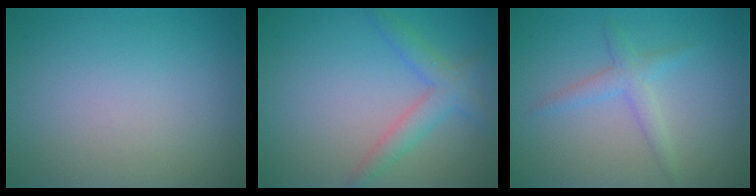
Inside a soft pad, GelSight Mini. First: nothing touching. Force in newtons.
{"total": 3.1, "press": 3.1, "slide": 0.1}
{"total": 2.1, "press": 2.1, "slide": 0.3}